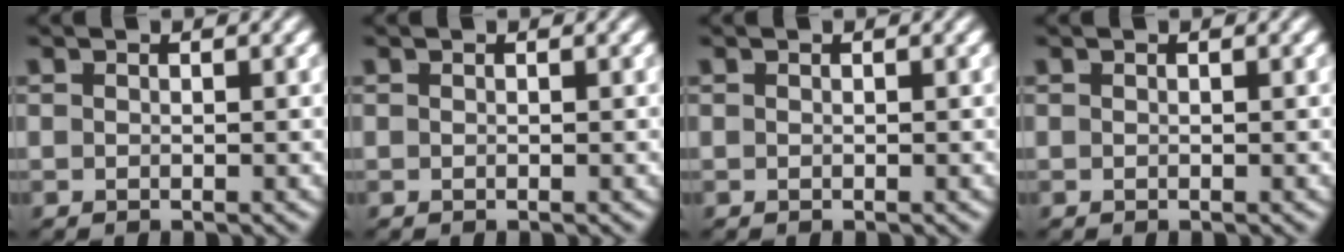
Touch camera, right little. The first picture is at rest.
{"total": 0.0}
{"total": 0.0}
{"total": 0.0}